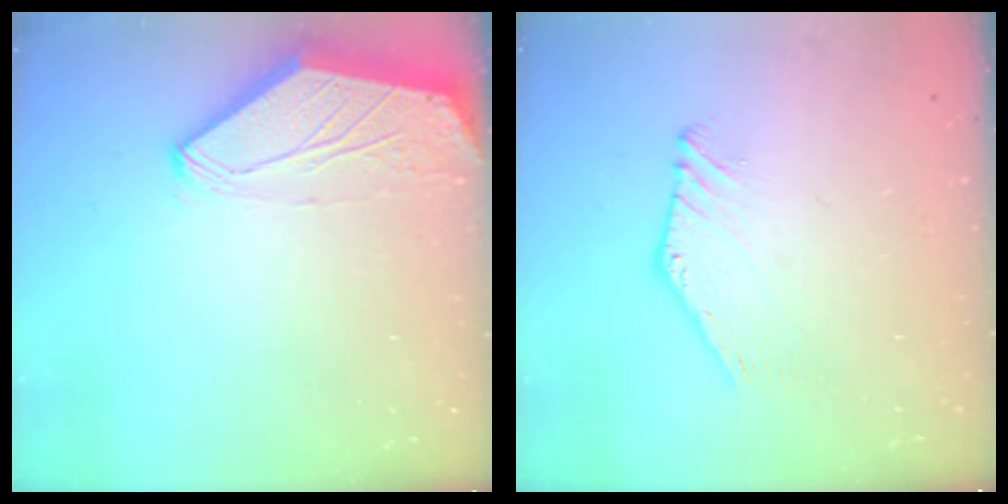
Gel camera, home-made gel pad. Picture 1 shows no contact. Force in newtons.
{"total": 2.2, "press": 2.2, "slide": 0.1}